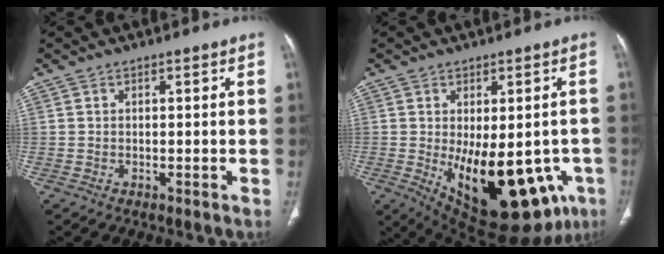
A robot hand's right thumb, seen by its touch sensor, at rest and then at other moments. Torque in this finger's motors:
{"motor_torque": [2.56, 2.44, 2.15, -0.52, 0.54]}